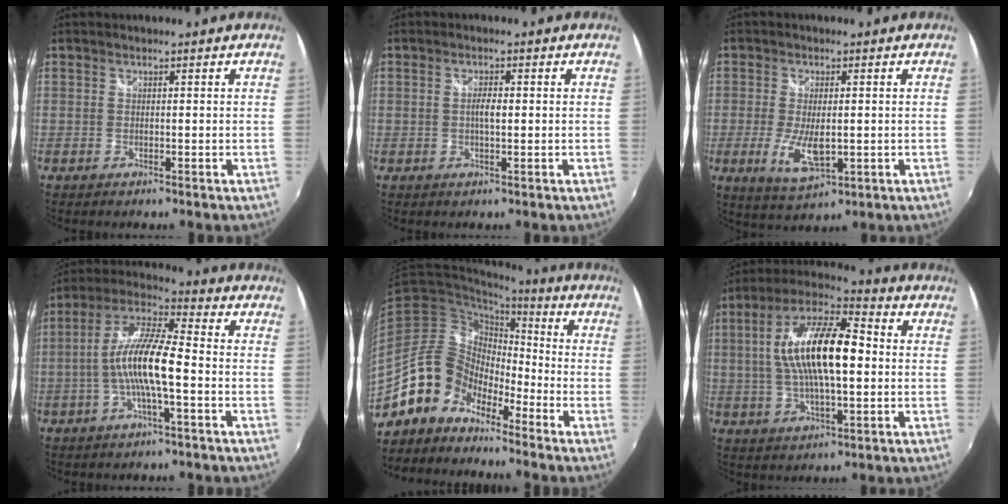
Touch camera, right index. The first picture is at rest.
{"total": 2.2, "force": [0.0, 0.6, 2.1], "torque": [-0.037, 0.001, -0.001]}
{"total": 7.7, "force": [-1.5, 3.2, 6.8], "torque": [-0.138, -0.017, -0.024]}
{"total": 12.1, "force": [-2.5, 2.1, 11.7], "torque": [-0.232, 0.007, -0.050]}
{"total": 11.2, "force": [-8.8, 6.4, 2.9], "torque": [-0.052, 0.035, -0.178]}
{"total": 17.7, "force": [1.1, 6.3, 16.6], "torque": [-0.309, 0.016, 0.011]}